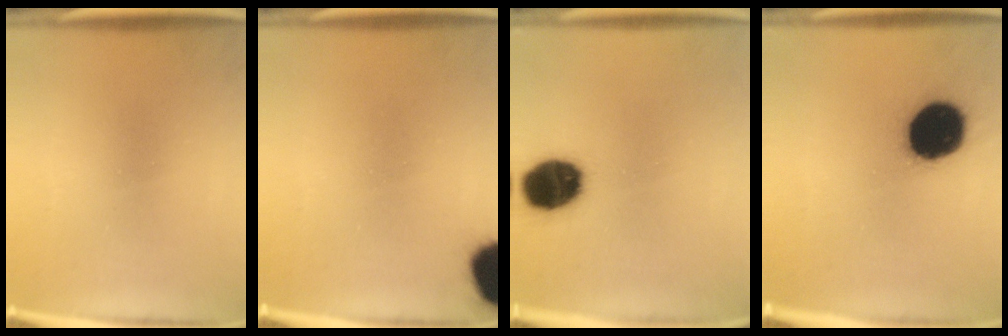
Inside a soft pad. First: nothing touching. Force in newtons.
{"total": 13.5}
{"total": 13.3}
{"total": 19.6}